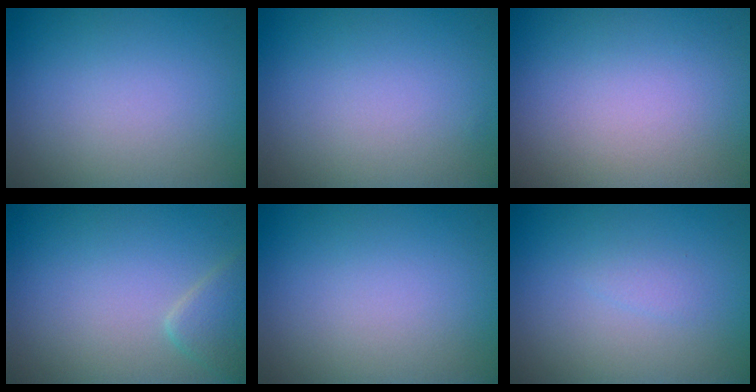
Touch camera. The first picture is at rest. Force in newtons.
{"total": 0.0}
{"total": 0.0}
{"total": 2.1, "press": 2.1, "slide": 0.1}
{"total": 0.0}
{"total": 0.7, "press": 0.7, "slide": 0.1}